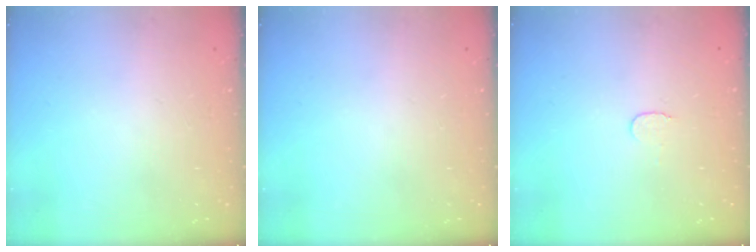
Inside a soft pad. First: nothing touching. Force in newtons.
{"total": 0.0}
{"total": 3.5, "press": 3.5, "slide": 0.4}